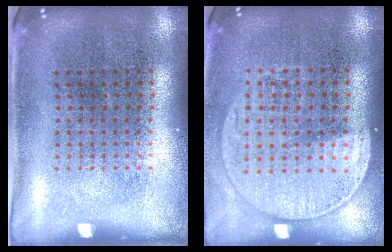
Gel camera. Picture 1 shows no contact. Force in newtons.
{"total": 1.5, "press": 1.4, "slide": 0.6}